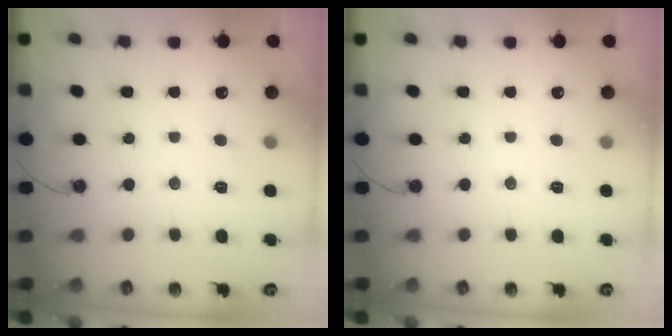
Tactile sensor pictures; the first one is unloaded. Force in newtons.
{"total": 0.0}